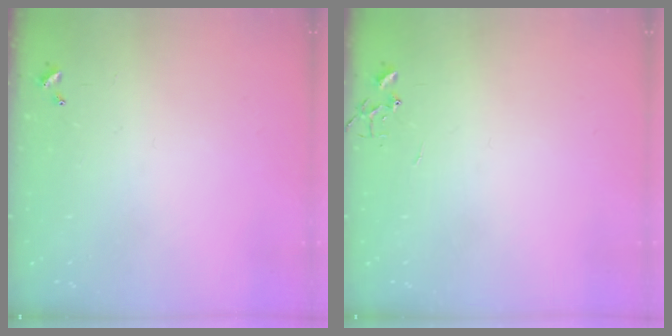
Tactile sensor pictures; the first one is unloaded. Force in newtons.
{"total": 0.0}